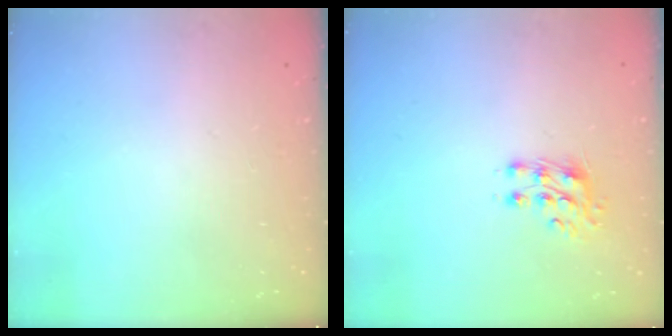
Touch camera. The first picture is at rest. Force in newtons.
{"total": 7.8, "press": 7.7, "slide": 0.8}